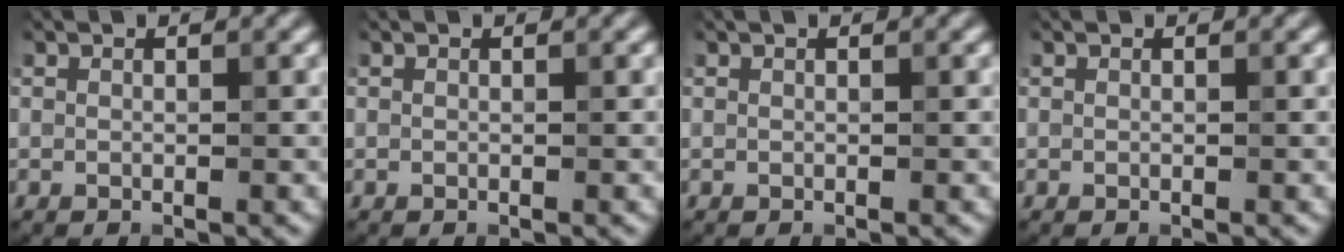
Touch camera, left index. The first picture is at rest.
{"total": 0.0}
{"total": 0.0}
{"total": 0.0}